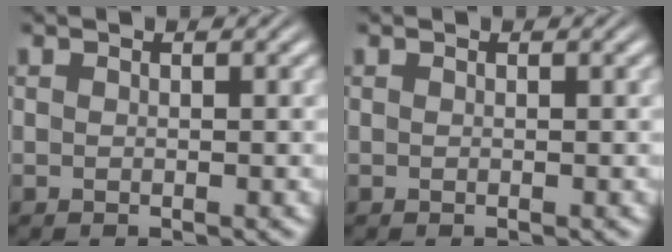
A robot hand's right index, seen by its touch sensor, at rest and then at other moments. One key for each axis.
{"total": 0.0}